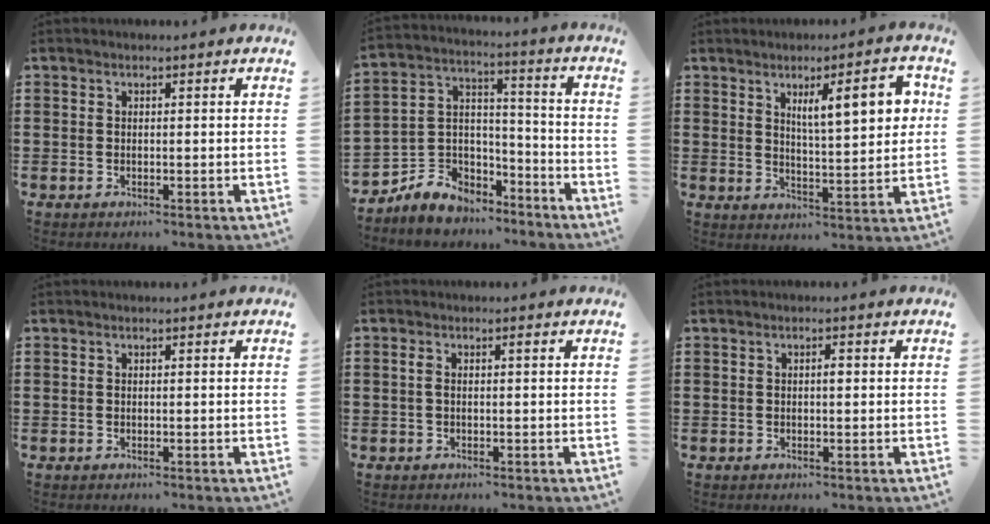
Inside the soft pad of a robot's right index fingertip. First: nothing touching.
{"total": 6.3, "force": [-5.2, 3.6, 0.2], "torque": [-0.036, 0.004, -0.107]}
{"total": 9.1, "force": [3.5, 2.3, 8.1], "torque": [-0.126, -0.003, 0.050]}
{"total": 0.0}
{"total": 1.3, "force": [0.0, 0.3, 1.2], "torque": [-0.024, 0.000, -0.001]}
{"total": 1.1, "force": [0.0, 0.3, 1.0], "torque": [-0.020, 0.000, 0.000]}